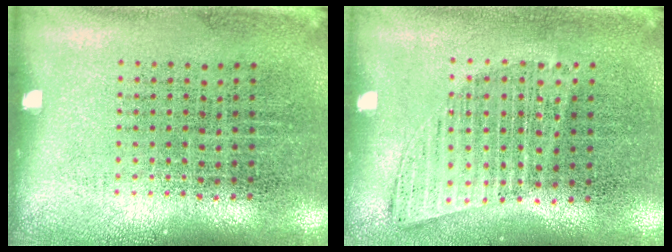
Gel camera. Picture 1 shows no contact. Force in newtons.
{"total": 0.9, "press": 0.9, "slide": 0.3}